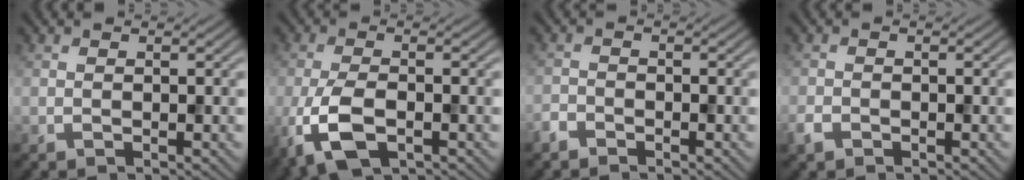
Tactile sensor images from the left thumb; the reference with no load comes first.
{"total": 6.9, "force": [-2.8, 3.1, 5.4], "torque": [-0.130, -0.013, -0.059]}
{"total": 1.8, "force": [-1.6, 0.7, 0.4], "torque": [-0.009, -0.002, -0.040]}
{"total": 1.8, "force": [-1.2, 1.1, 0.7], "torque": [-0.017, -0.004, -0.030]}